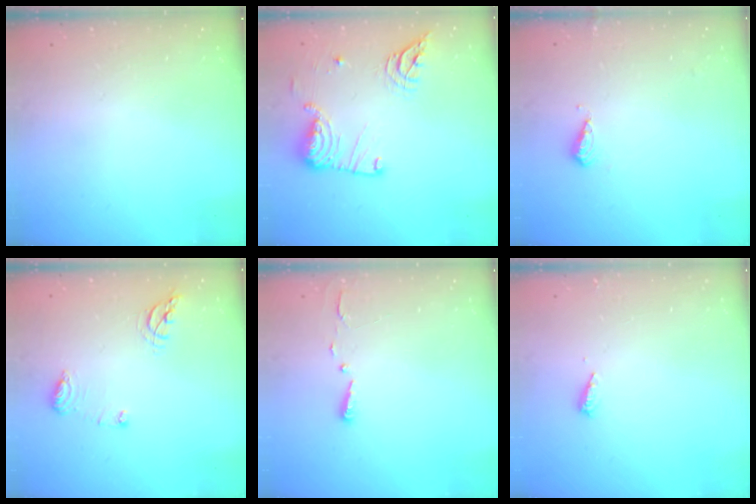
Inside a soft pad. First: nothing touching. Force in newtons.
{"total": 15.8, "press": 15.0, "slide": 4.9}
{"total": 3.7, "press": 3.6, "slide": 1.0}
{"total": 8.1, "press": 8.1, "slide": 0.4}
{"total": 2.7, "press": 2.7, "slide": 0.4}
{"total": 3.6, "press": 3.6, "slide": 0.3}